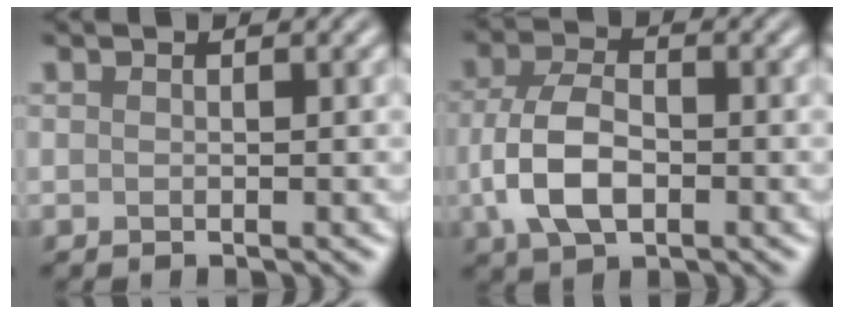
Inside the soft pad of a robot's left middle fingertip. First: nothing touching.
{"total": 5.5, "force": [-1.3, 3.2, 4.3], "torque": [-0.092, -0.002, -0.029]}